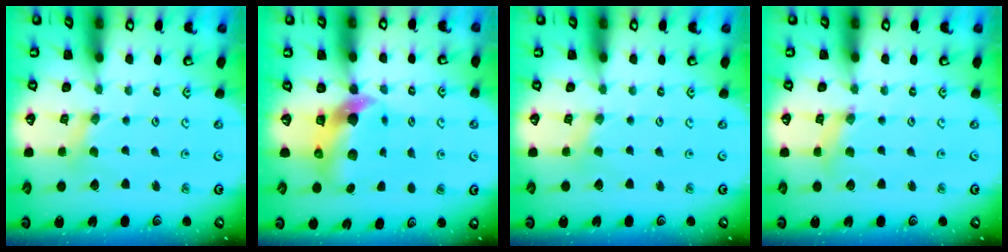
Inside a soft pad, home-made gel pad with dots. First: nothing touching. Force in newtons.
{"total": 8.2, "press": 8.1, "slide": 1.2}
{"total": 0.0}
{"total": 2.4, "press": 2.4, "slide": 0.3}